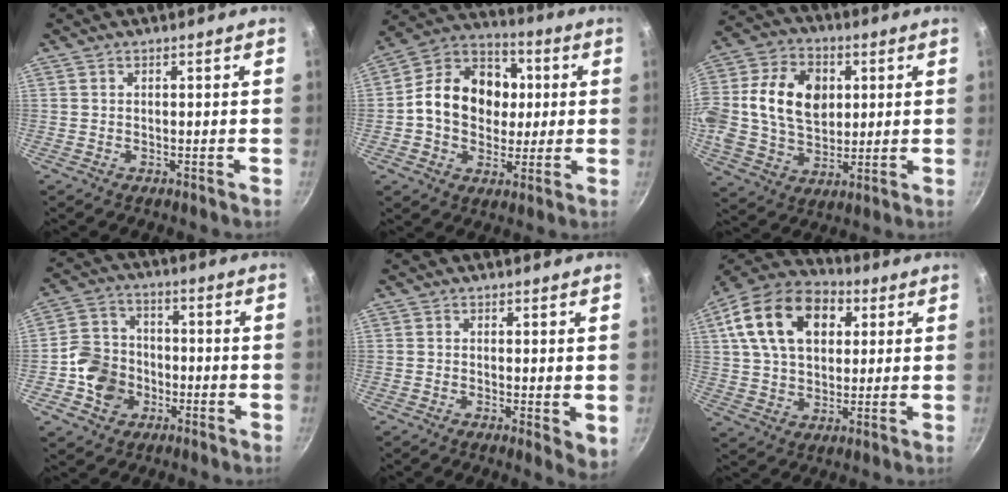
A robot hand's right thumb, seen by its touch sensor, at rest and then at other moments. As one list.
[{"total": 16.9, "force": [1.2, 13.4, 10.3], "torque": [-0.138, 0.021, 0.003]}, {"total": 20.2, "force": [3.2, 14.7, 13.6], "torque": [-0.245, 0.019, 0.048]}, {"total": 10.1, "force": [-2.7, 8.7, 4.3], "torque": [-0.055, 0.030, -0.059]}, {"total": 4.0, "force": [0.2, 1.6, 3.6], "torque": [-0.045, -0.012, 0.002]}, {"total": 19.9, "force": [6.6, 13.2, 13.3], "torque": [-0.215, 0.009, 0.102]}]